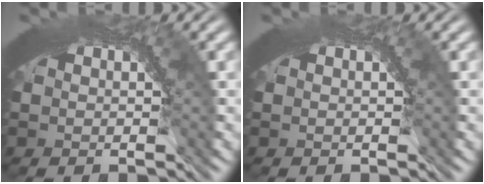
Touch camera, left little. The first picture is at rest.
{"total": 0.0}